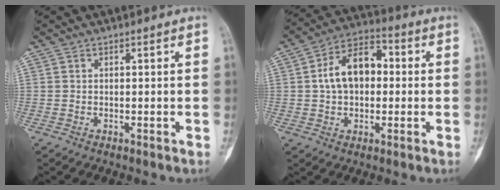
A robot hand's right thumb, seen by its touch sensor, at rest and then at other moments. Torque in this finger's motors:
{"motor_torque": [1.55, 1.34, 0.53, -0.50, 0.36]}